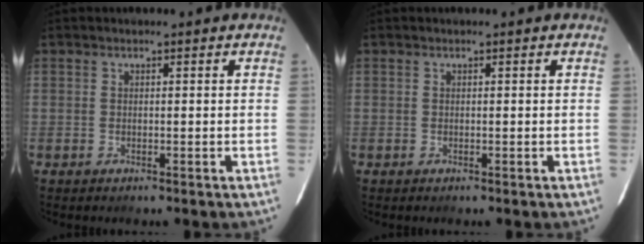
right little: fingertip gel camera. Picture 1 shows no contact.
{"total": 0.0}